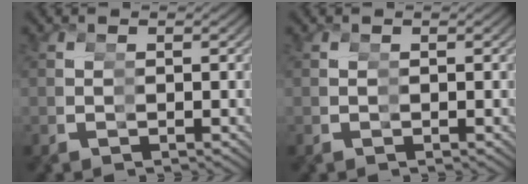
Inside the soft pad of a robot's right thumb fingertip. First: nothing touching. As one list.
[{"total": 0.0}]